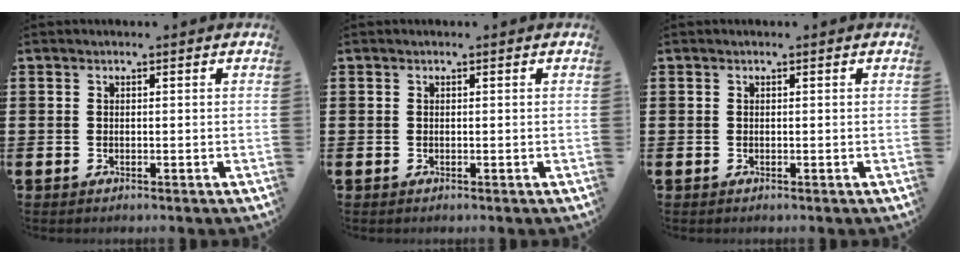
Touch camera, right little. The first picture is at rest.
{"total": 0.0}
{"total": 0.0}